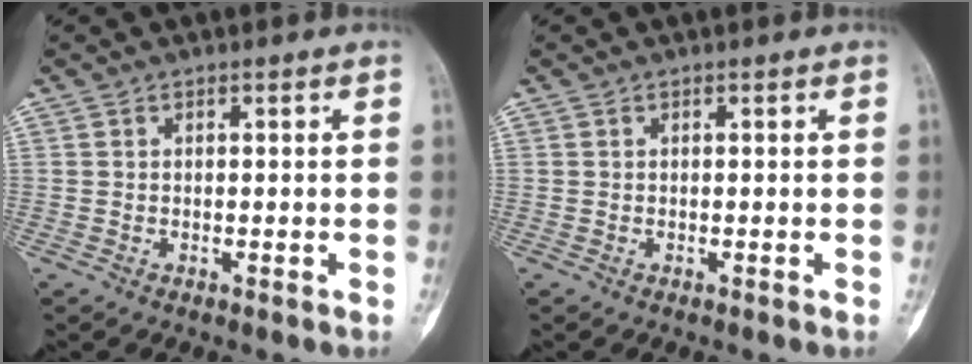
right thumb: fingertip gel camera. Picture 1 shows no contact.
{"total": 0.0}